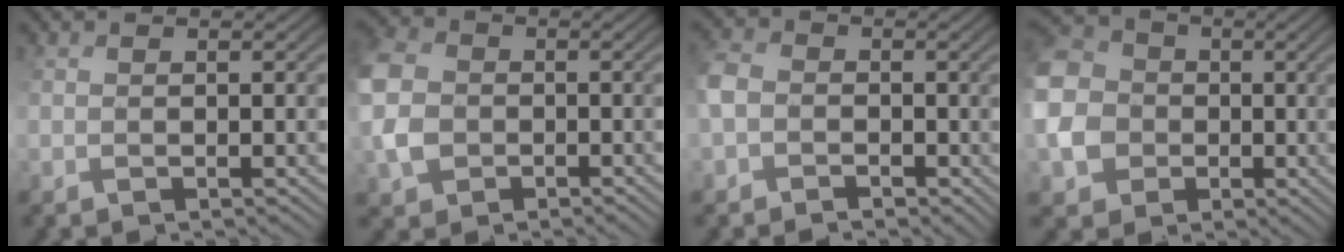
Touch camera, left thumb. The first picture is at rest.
{"total": 5.3, "force": [-0.5, 4.6, 2.6], "torque": [-0.083, 0.005, -0.023]}
{"total": 2.6, "force": [-0.9, 2.2, 0.9], "torque": [-0.034, 0.008, -0.029]}
{"total": 9.6, "force": [-0.5, 8.8, 4.0], "torque": [-0.145, -0.012, -0.018]}